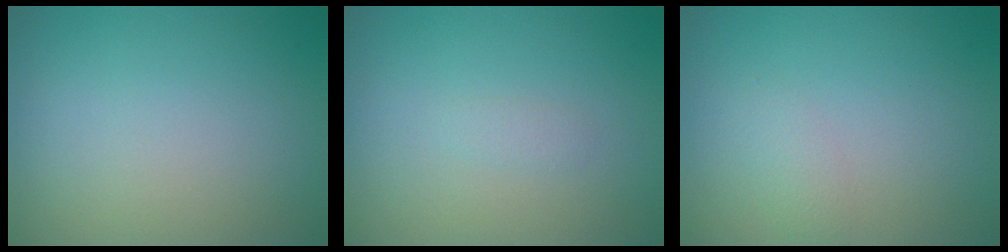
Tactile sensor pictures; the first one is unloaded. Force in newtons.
{"total": 0.5, "press": 0.5, "slide": 0.0}
{"total": 1.1, "press": 1.1, "slide": 0.1}